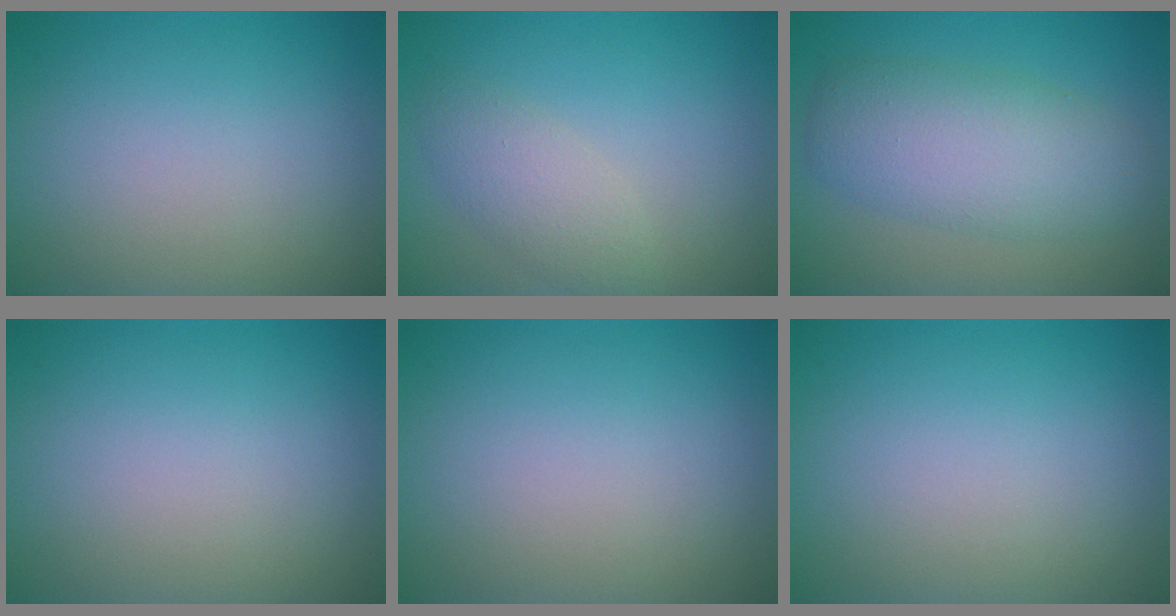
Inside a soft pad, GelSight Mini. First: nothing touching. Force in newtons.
{"total": 2.7, "press": 2.7, "slide": 0.1}
{"total": 6.2, "press": 6.2, "slide": 0.0}
{"total": 0.0}
{"total": 0.0}
{"total": 0.0}